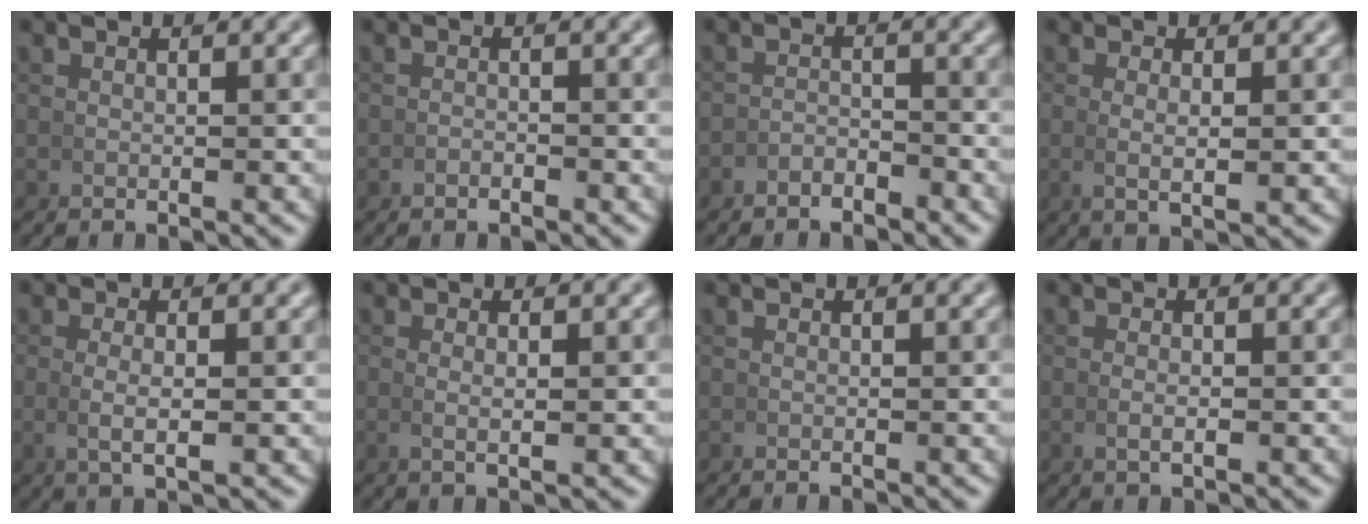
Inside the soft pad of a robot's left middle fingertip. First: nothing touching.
{"total": 0.7, "force": [-0.7, 0.0, 0.0], "torque": [0.000, -0.001, -0.015]}
{"total": 2.5, "force": [-2.4, 0.7, 0.1], "torque": [0.002, -0.002, -0.045]}
{"total": 1.9, "force": [0.2, 0.3, 1.8], "torque": [-0.039, -0.009, 0.010]}
{"total": 2.3, "force": [-0.1, 0.6, 2.2], "torque": [-0.048, -0.008, 0.006]}
{"total": 1.2, "force": [0.2, 0.1, 1.2], "torque": [-0.028, -0.007, 0.008]}
{"total": 0.0}
{"total": 1.0, "force": [-0.2, 0.2, 0.9], "torque": [-0.024, -0.004, 0.001]}